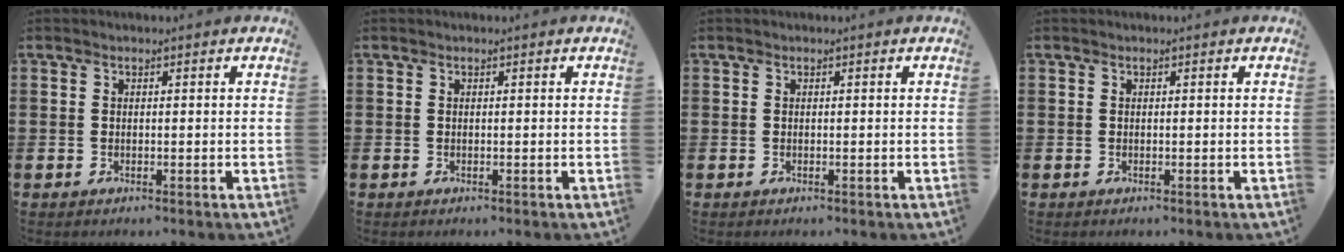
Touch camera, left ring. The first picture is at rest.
{"total": 0.0}
{"total": 0.0}
{"total": 0.0}